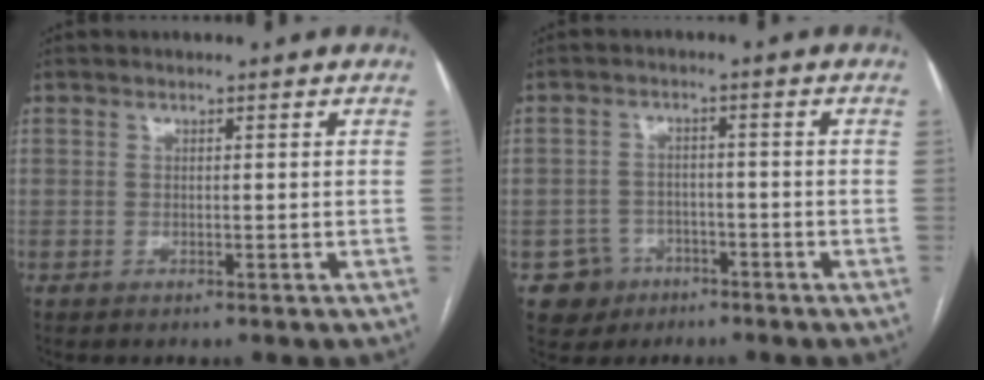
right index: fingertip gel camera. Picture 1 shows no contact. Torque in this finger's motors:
{"motor_torque": [-0.11, -0.14, -0.38, -0.21]}